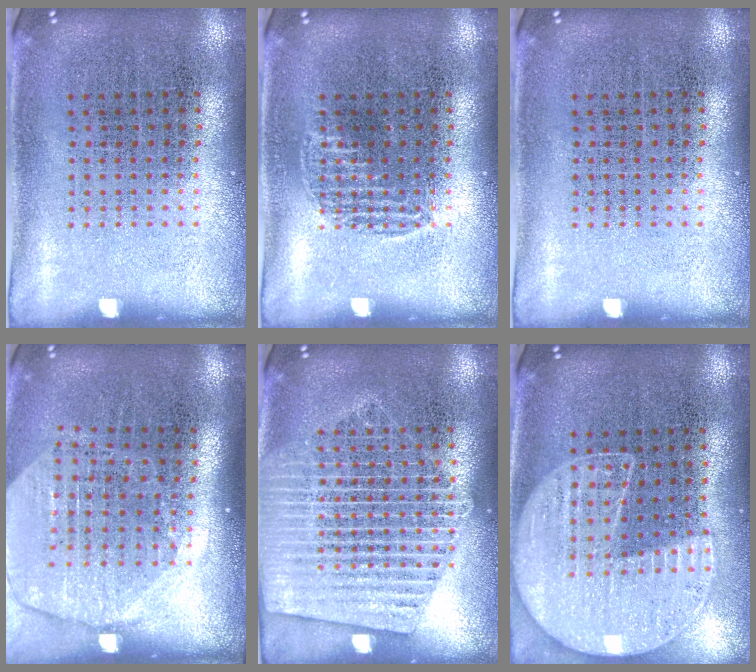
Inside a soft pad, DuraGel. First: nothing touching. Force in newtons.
{"total": 0.9, "press": 0.8, "slide": 0.2}
{"total": 0.0}
{"total": 2.1, "press": 1.8, "slide": 0.9}
{"total": 2.0, "press": 2.0, "slide": 0.2}
{"total": 1.3, "press": 1.3, "slide": 0.2}